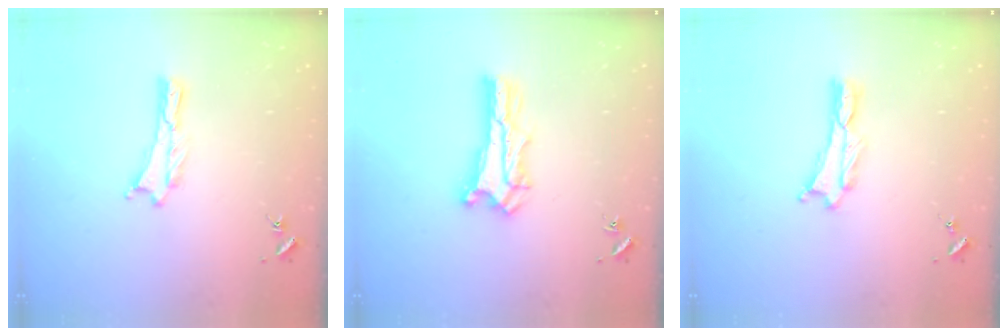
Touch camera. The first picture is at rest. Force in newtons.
{"total": 1.5, "press": 1.5, "slide": 0.2}
{"total": 0.0}